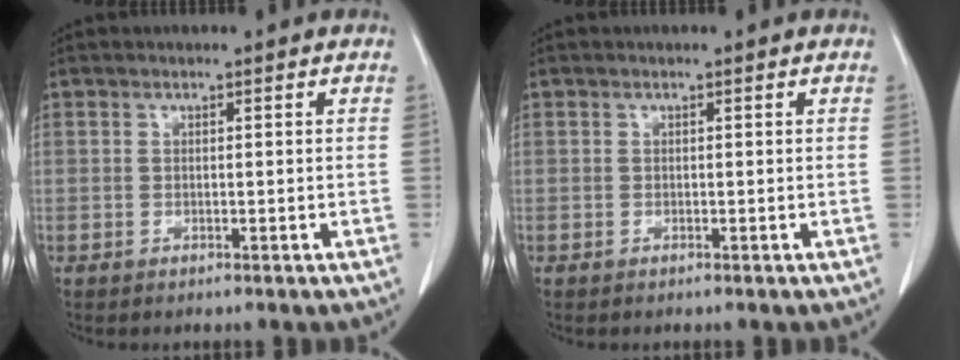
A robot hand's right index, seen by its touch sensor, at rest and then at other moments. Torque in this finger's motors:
{"motor_torque": [-0.04, 0.00, -0.01, 0.00]}